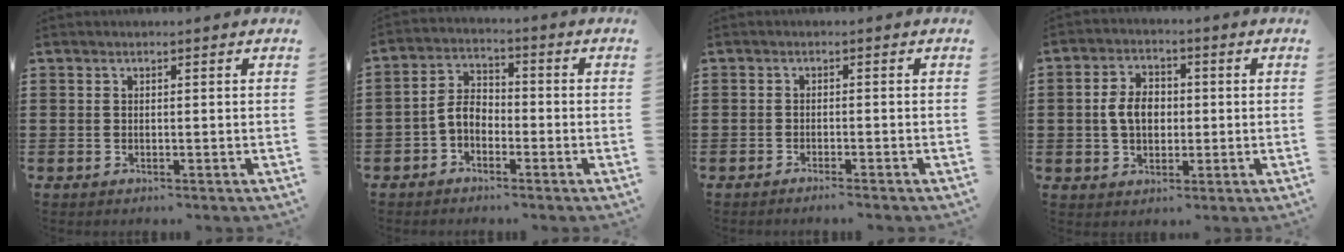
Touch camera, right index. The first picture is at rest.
{"total": 4.3, "force": [-1.9, 2.7, 2.8], "torque": [-0.075, 0.006, -0.046]}
{"total": 1.3, "force": [-1.2, -0.4, 0.4], "torque": [-0.007, -0.003, -0.021]}
{"total": 5.8, "force": [0.0, 4.0, 4.2], "torque": [-0.085, 0.010, -0.007]}